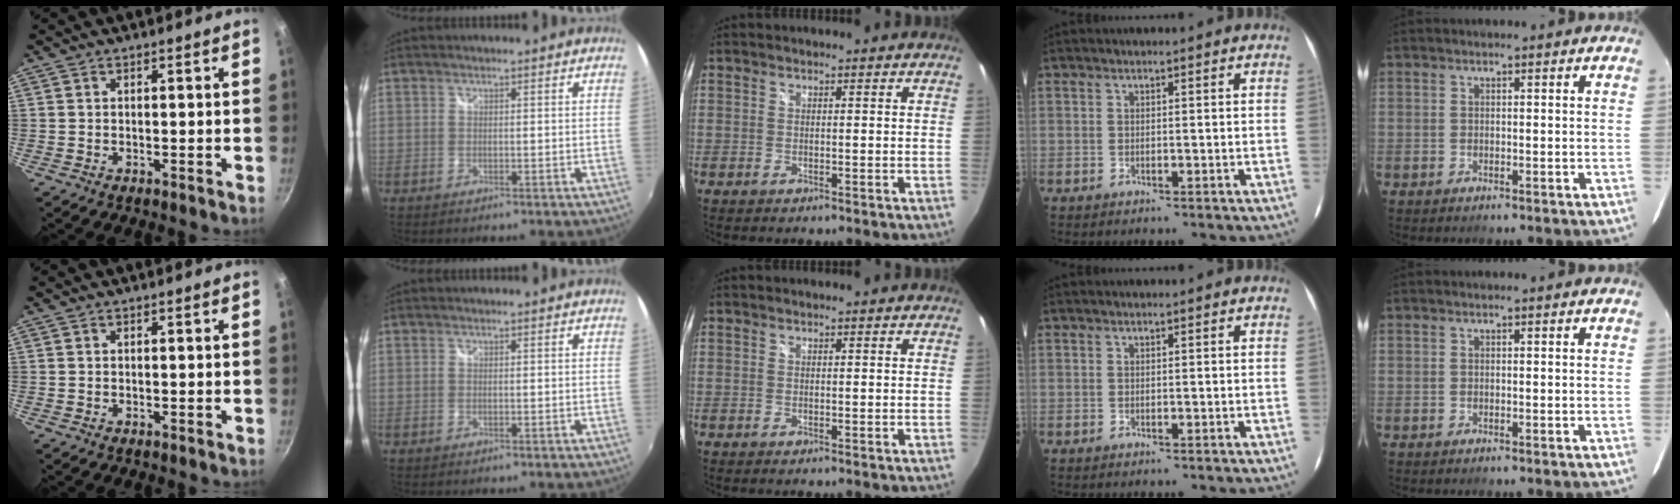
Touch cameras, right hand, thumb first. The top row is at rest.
{}